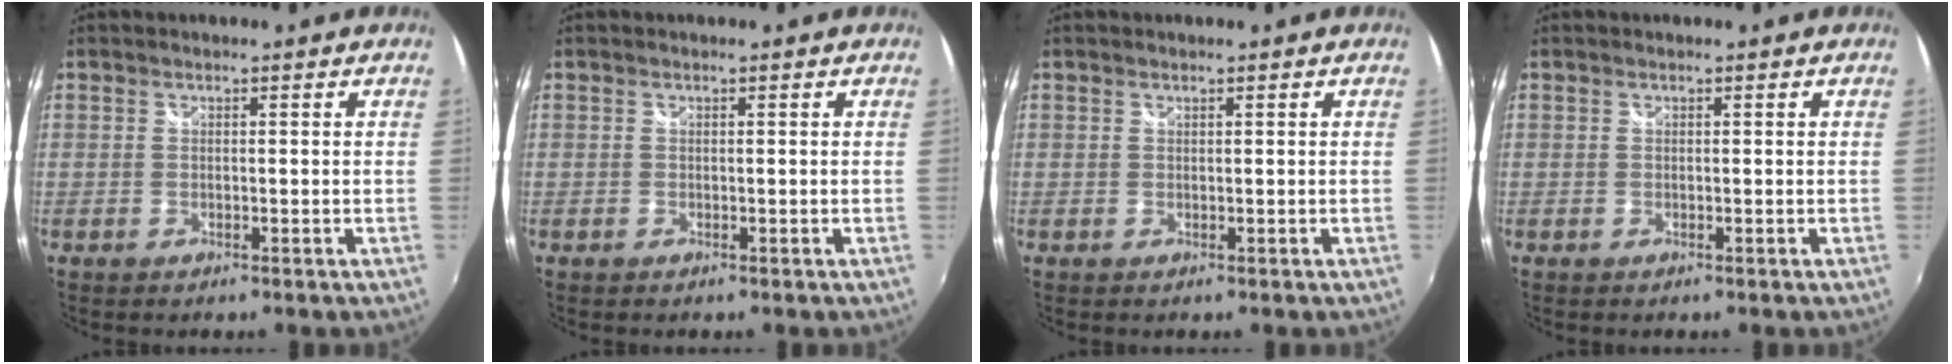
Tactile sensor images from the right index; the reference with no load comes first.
{"total": 0.0}
{"total": 0.0}
{"total": 0.0}